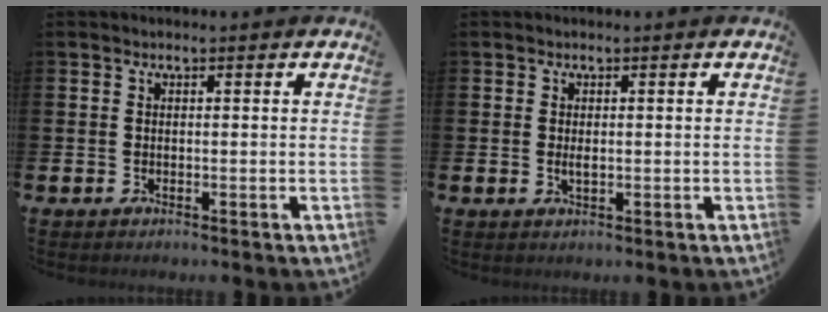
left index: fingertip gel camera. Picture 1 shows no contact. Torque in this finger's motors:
{"motor_torque": [0.45, -0.11, 0.01, 0.07]}